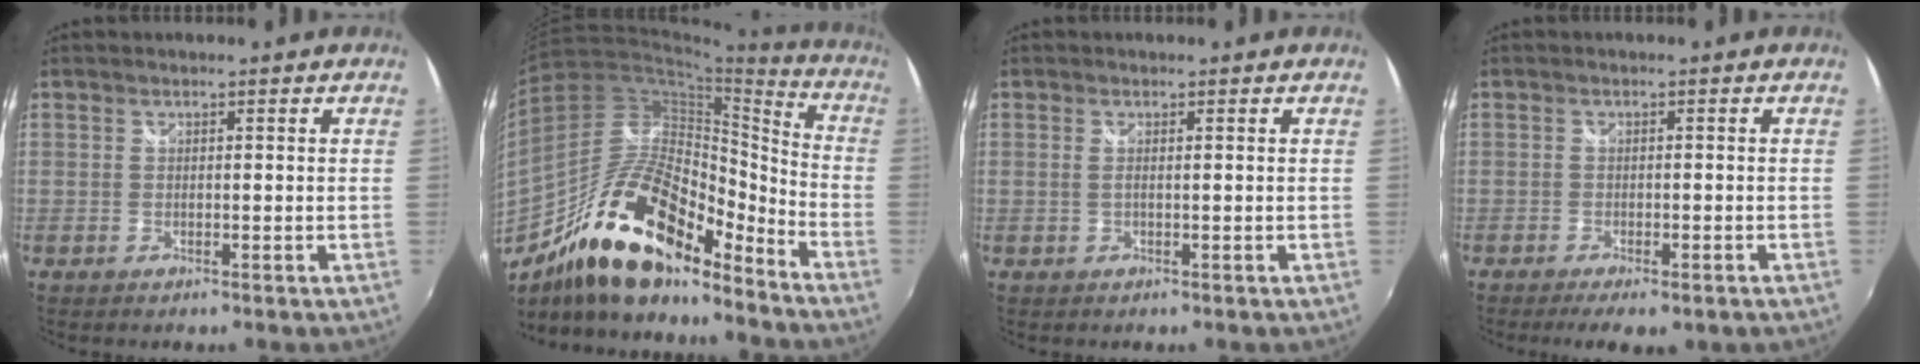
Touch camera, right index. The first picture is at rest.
{"total": 22.1, "force": [-15.7, 8.1, 13.3], "torque": [-0.239, 0.000, -0.277]}
{"total": 1.0, "force": [-0.1, -0.2, 1.0], "torque": [-0.018, -0.001, -0.003]}
{"total": 5.8, "force": [-4.2, 1.9, 3.6], "torque": [-0.082, -0.022, -0.063]}